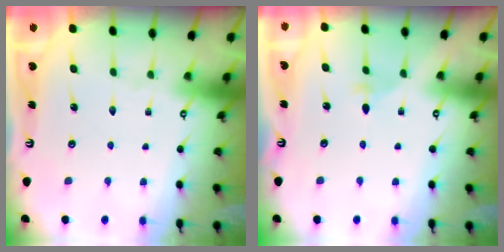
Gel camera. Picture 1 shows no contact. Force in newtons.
{"total": 3.0, "press": 2.9, "slide": 0.5}